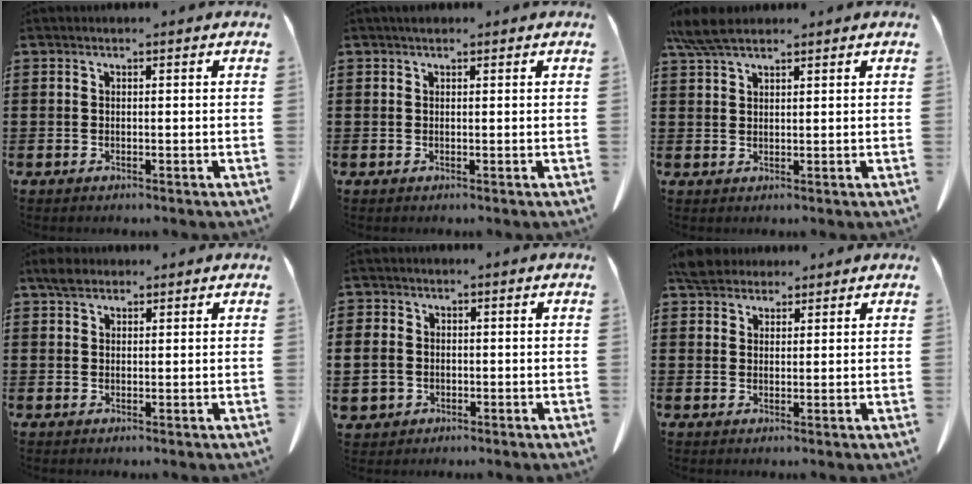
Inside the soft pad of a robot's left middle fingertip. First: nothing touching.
{"total": 0.6, "force": [0.5, 0.4, 0.3], "torque": [-0.008, 0.002, 0.009]}
{"total": 5.0, "force": [3.8, 1.3, 2.9], "torque": [-0.074, -0.003, 0.070]}
{"total": 2.3, "force": [1.7, 1.1, 1.0], "torque": [-0.016, 0.003, 0.031]}
{"total": 4.0, "force": [-0.5, 3.7, 1.4], "torque": [-0.052, 0.005, -0.014]}
{"total": 3.9, "force": [3.4, 1.6, 1.0], "torque": [-0.021, 0.001, 0.066]}